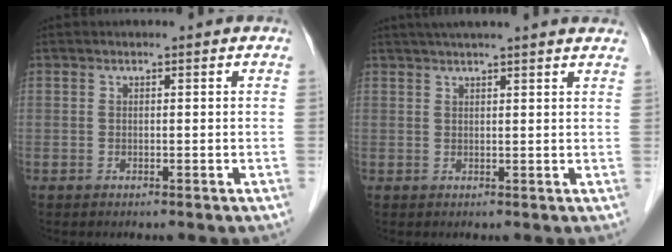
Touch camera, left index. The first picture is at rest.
{"total": 12.9, "force": [11.2, 0.3, 6.4], "torque": [-0.101, 0.038, 0.138]}